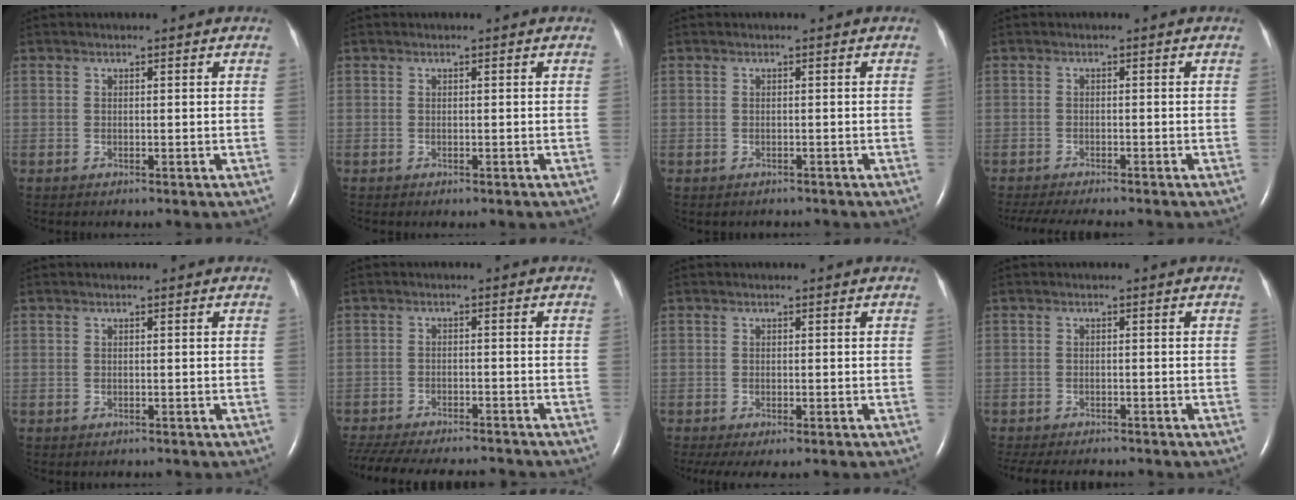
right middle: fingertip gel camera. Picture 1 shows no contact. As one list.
[{"total": 0.0}, {"total": 1.4, "force": [-1.3, 0.7, 0.2], "torque": [-0.011, -0.001, -0.013]}, {"total": 9.4, "force": [-8.1, 1.5, 4.4], "torque": [-0.065, -0.014, -0.115]}, {"total": 0.0}, {"total": 18.7, "force": [-16.6, 4.4, 7.5], "torque": [-0.201, -0.031, -0.231]}, {"total": 6.0, "force": [-4.4, 1.8, 3.6], "torque": [-0.053, -0.015, -0.067]}, {"total": 9.7, "force": [-8.5, 2.6, 3.9], "torque": [-0.071, -0.012, -0.114]}]